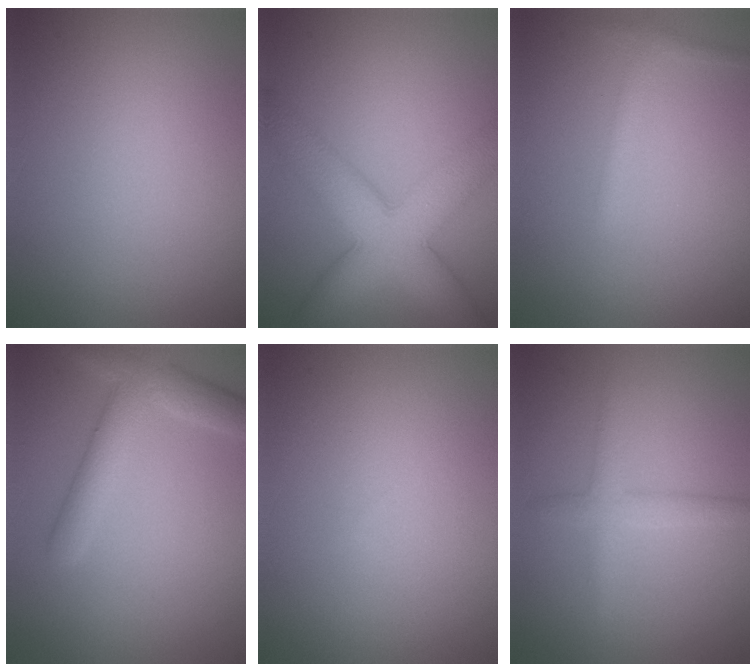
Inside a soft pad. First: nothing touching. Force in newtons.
{"total": 7.9, "press": 7.9, "slide": 0.4}
{"total": 1.3, "press": 1.3, "slide": 0.1}
{"total": 4.4, "press": 4.4, "slide": 0.2}
{"total": 0.0}
{"total": 2.3, "press": 2.3, "slide": 0.2}